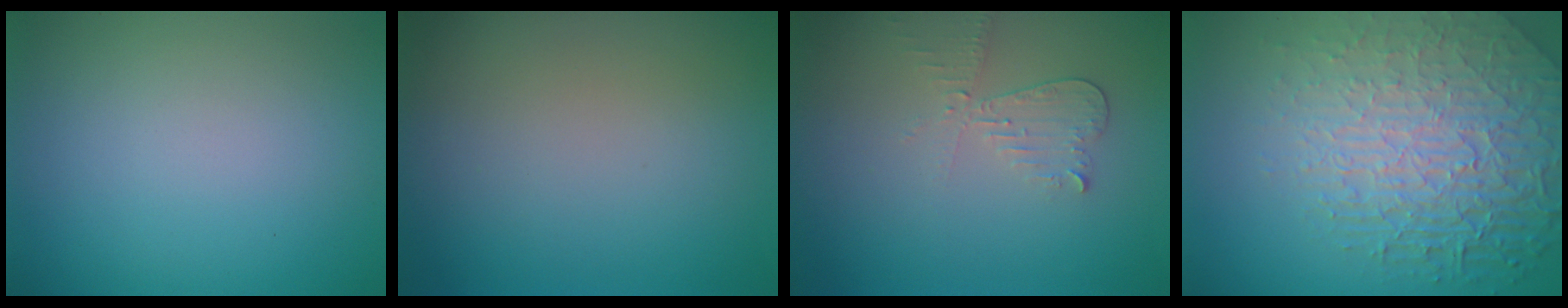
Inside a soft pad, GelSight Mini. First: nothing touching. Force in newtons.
{"total": 0.0}
{"total": 2.2, "press": 2.2, "slide": 0.1}
{"total": 8.8, "press": 6.0, "slide": 6.5}